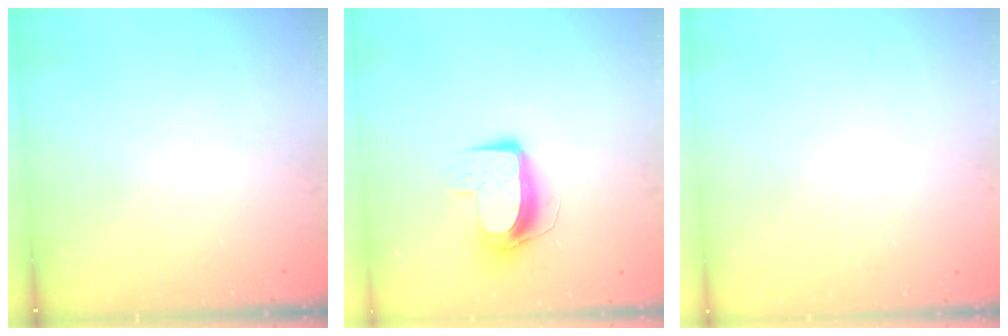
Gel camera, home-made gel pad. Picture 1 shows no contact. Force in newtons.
{"total": 9.7, "press": 9.7, "slide": 0.4}
{"total": 0.0}